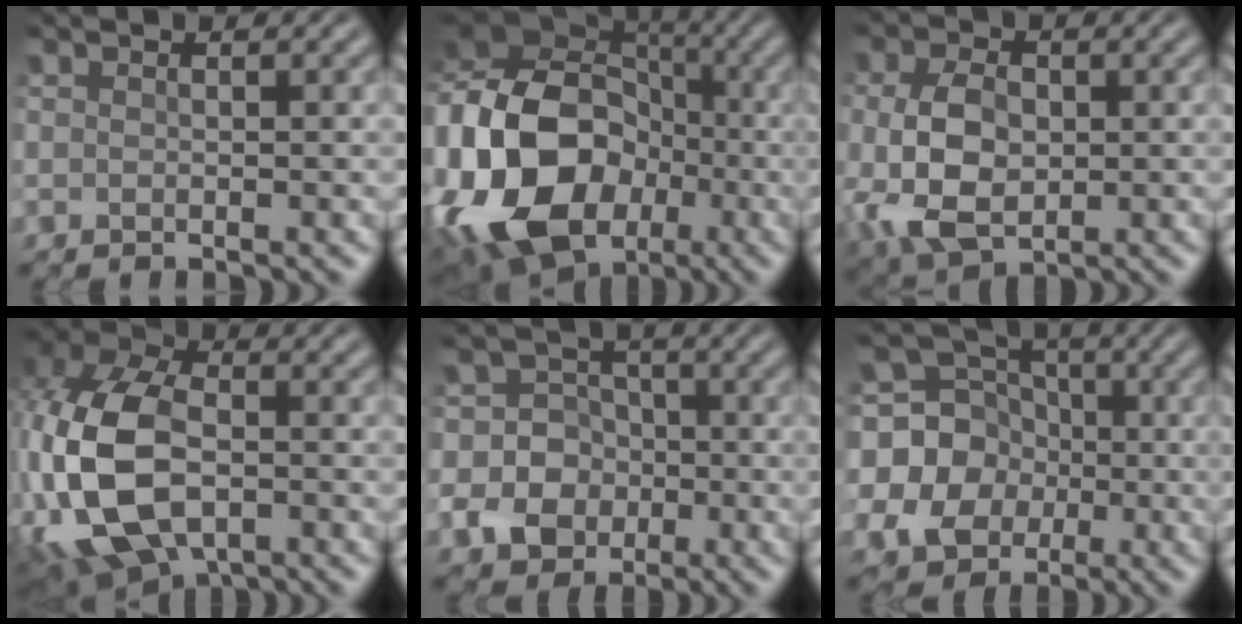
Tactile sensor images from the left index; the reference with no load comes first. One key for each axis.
{"total": 19.3, "fx": -5.6, "fy": 14.5, "fz": 11.5, "tx": -0.237, "ty": 0.000, "tz": -0.111}
{"total": 6.8, "fx": -0.7, "fy": 4.6, "fz": 5.1, "tx": -0.117, "ty": -0.003, "tz": -0.012}
{"total": 14.2, "fx": -3.3, "fy": 9.0, "fz": 10.5, "tx": -0.257, "ty": -0.013, "tz": -0.058}
{"total": 7.9, "fx": -2.3, "fy": 7.3, "fz": 2.1, "tx": -0.043, "ty": 0.004, "tz": -0.058}
{"total": 13.7, "fx": -1.7, "fy": 12.9, "fz": 4.3, "tx": -0.144, "ty": 0.020, "tz": -0.046}